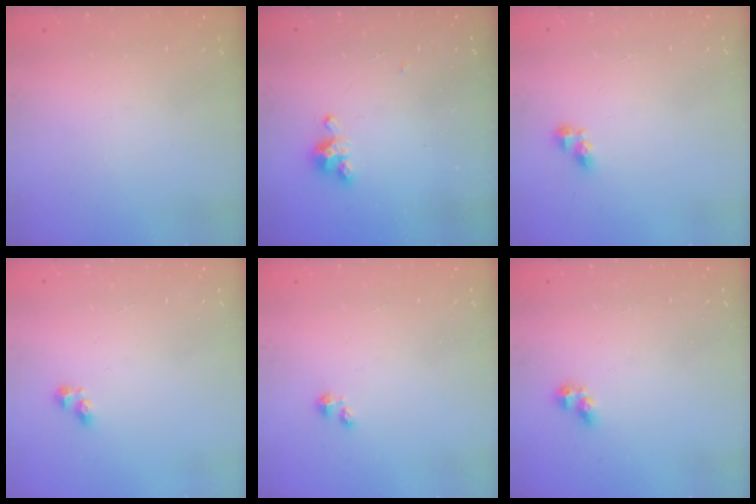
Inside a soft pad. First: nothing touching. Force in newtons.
{"total": 5.5, "press": 5.5, "slide": 0.4}
{"total": 5.0, "press": 5.0, "slide": 0.5}
{"total": 2.6, "press": 2.6, "slide": 0.2}
{"total": 0.0}
{"total": 3.3, "press": 3.3, "slide": 0.2}